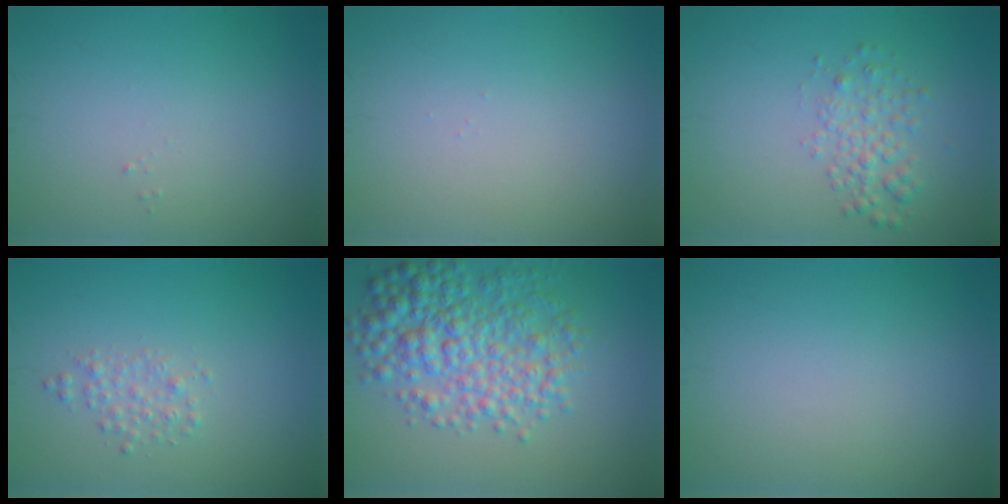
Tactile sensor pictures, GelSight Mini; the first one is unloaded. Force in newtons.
{"total": 0.0}
{"total": 2.4, "press": 2.4, "slide": 0.1}
{"total": 1.4, "press": 1.4, "slide": 0.0}
{"total": 6.7, "press": 6.7, "slide": 0.1}
{"total": 0.0}